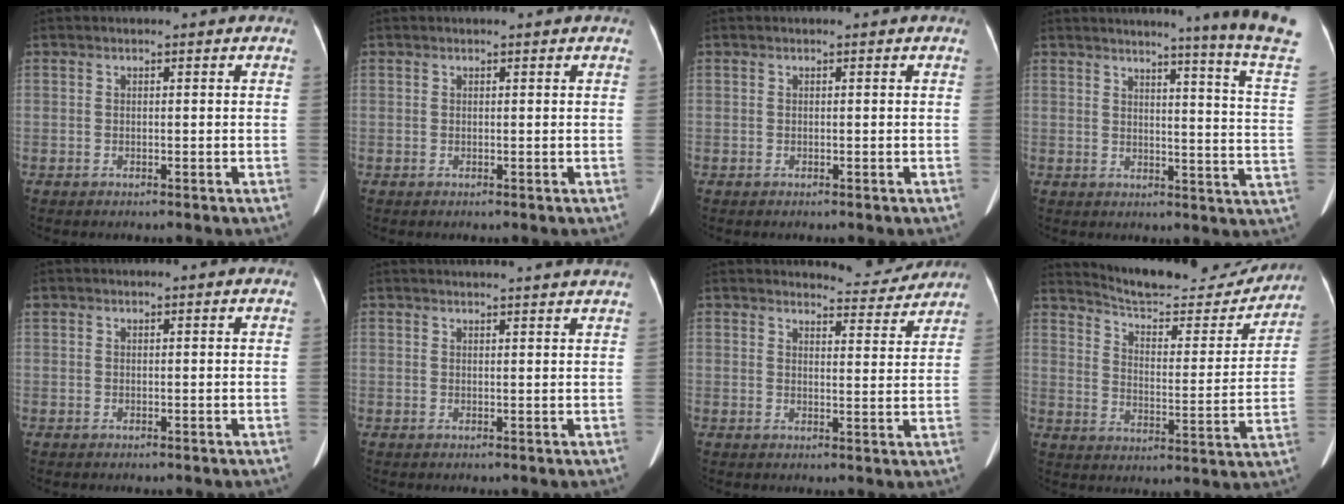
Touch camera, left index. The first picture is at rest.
{"total": 1.2, "force": [1.1, 0.0, 0.5], "torque": [-0.004, -0.007, 0.007]}
{"total": 0.0}
{"total": 15.6, "force": [13.3, -3.7, 7.4], "torque": [-0.102, -0.123, 0.138]}
{"total": 1.2, "force": [1.1, 0.3, 0.5], "torque": [-0.010, 0.004, 0.016]}
{"total": 11.6, "force": [10.9, -0.4, 4.0], "torque": [-0.054, -0.021, 0.115]}
{"total": 6.2, "force": [6.1, 0.7, 0.0], "torque": [0.000, -0.033, 0.068]}
{"total": 19.9, "force": [19.0, 3.4, 5.0], "torque": [-0.068, -0.055, 0.253]}